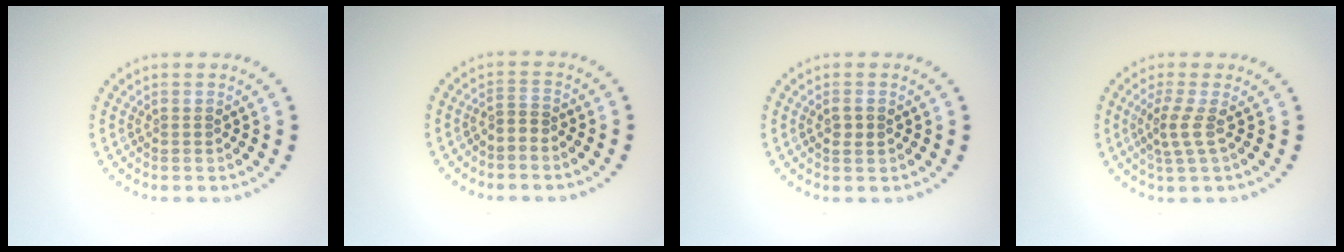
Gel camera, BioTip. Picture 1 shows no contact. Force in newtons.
{"total": 1.1, "press": 0.6, "slide": 1.0}
{"total": 1.1, "press": 1.1, "slide": 0.2}
{"total": 2.2, "press": 1.6, "slide": 1.5}